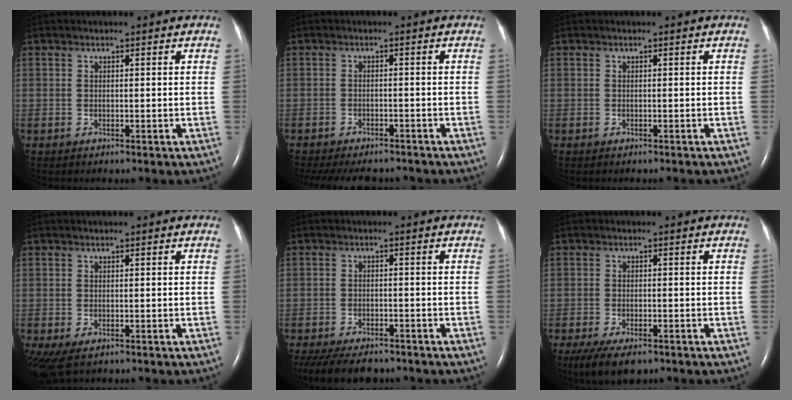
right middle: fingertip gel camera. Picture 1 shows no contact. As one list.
[{"total": 12.4, "force": [-10.9, 3.7, 4.7], "torque": [-0.096, -0.008, -0.142]}, {"total": 1.2, "force": [-1.1, 0.3, 0.5], "torque": [-0.010, -0.003, -0.012]}, {"total": 3.0, "force": [-1.4, 1.5, 2.2], "torque": [-0.046, -0.010, -0.018]}, {"total": 10.3, "force": [-8.4, 3.8, 4.7], "torque": [-0.088, -0.014, -0.122]}, {"total": 6.8, "force": [-4.7, 2.4, 4.3], "torque": [-0.075, -0.014, -0.074]}]